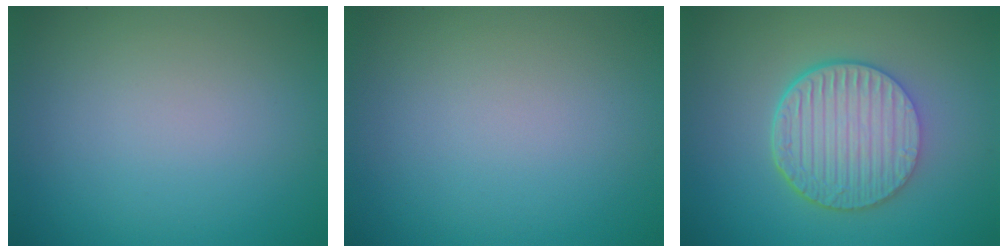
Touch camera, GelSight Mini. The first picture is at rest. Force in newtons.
{"total": 0.0}
{"total": 6.6, "press": 4.8, "slide": 4.5}